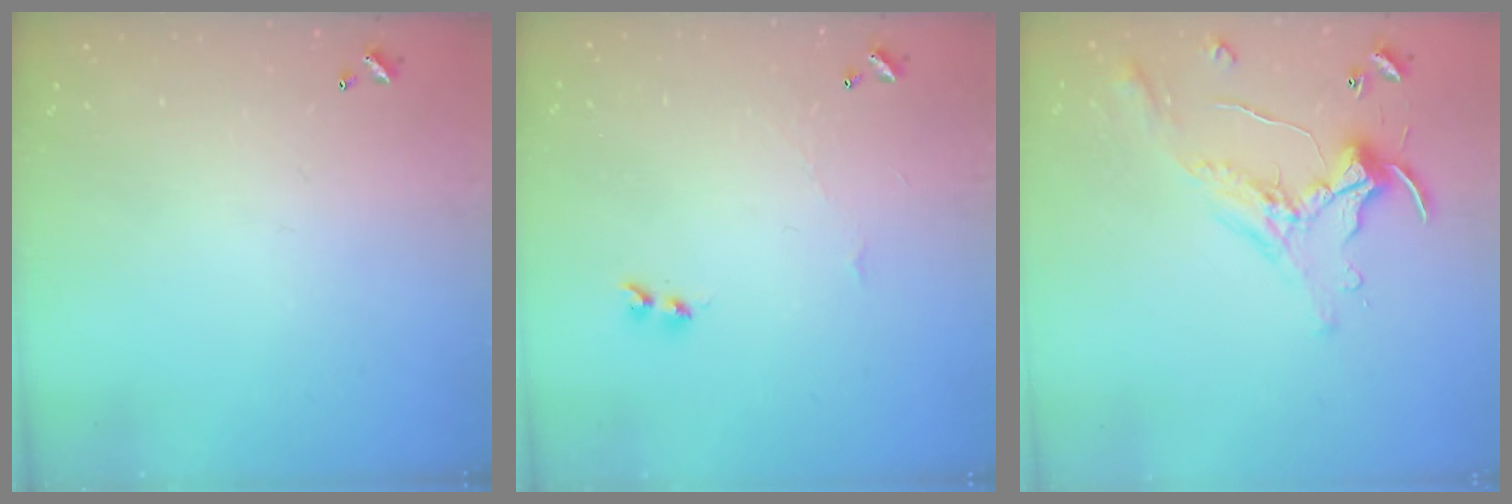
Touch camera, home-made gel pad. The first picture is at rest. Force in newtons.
{"total": 1.9, "press": 1.8, "slide": 0.5}
{"total": 0.7, "press": 0.5, "slide": 0.4}